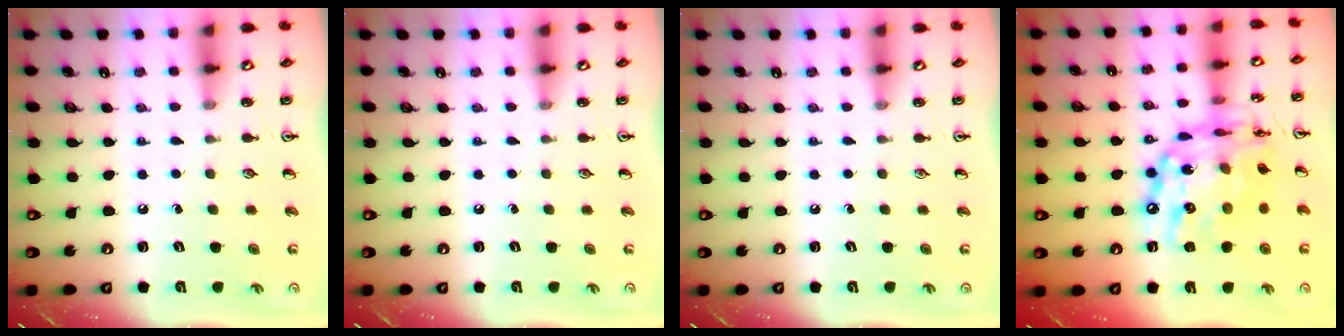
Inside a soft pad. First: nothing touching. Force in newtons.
{"total": 0.0}
{"total": 0.0}
{"total": 21.7, "press": 21.6, "slide": 1.8}